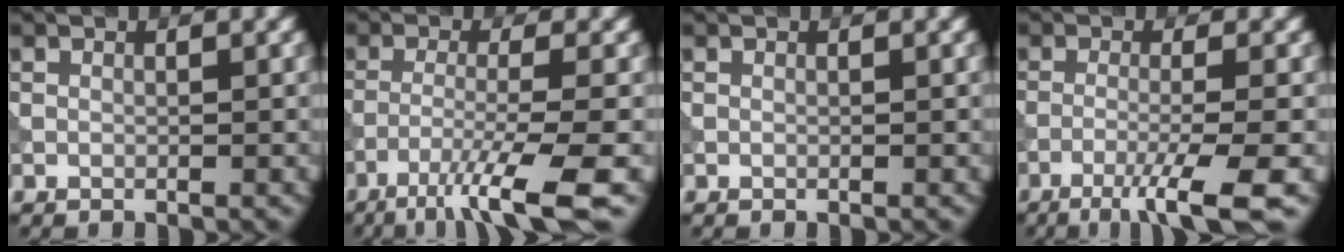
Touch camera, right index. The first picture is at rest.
{"total": 7.9, "force": [-4.8, 1.0, 6.3], "torque": [-0.097, -0.002, -0.090]}
{"total": 0.0}
{"total": 5.7, "force": [-3.1, 0.6, 4.7], "torque": [-0.069, 0.000, -0.065]}